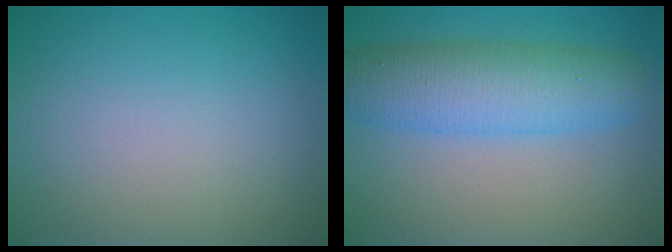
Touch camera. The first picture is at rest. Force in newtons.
{"total": 6.5, "press": 6.5, "slide": 0.1}